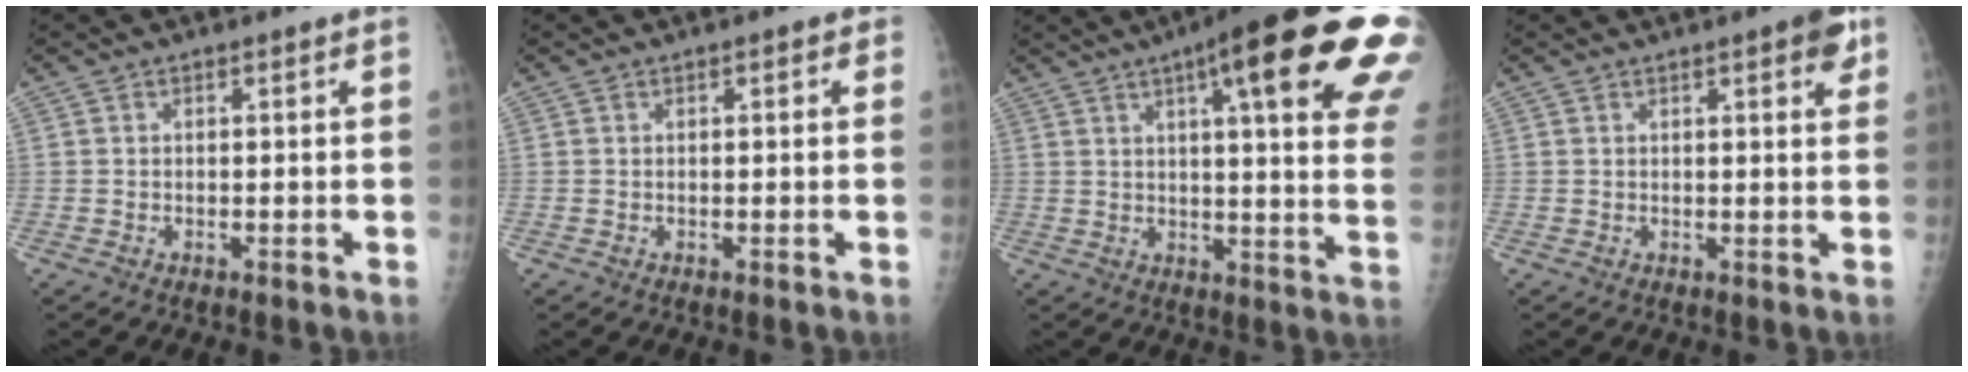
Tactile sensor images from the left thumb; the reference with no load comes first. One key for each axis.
{"total": 1.3, "fx": 0.5, "fy": 0.7, "fz": 1.0, "tx": -0.008, "ty": 0.002, "tz": 0.004}
{"total": 26.3, "fx": 12.6, "fy": 5.2, "fz": 22.5, "tx": -0.239, "ty": -0.012, "tz": 0.156}
{"total": 4.5, "fx": 2.3, "fy": 1.2, "fz": 3.7, "tx": -0.035, "ty": -0.006, "tz": 0.024}